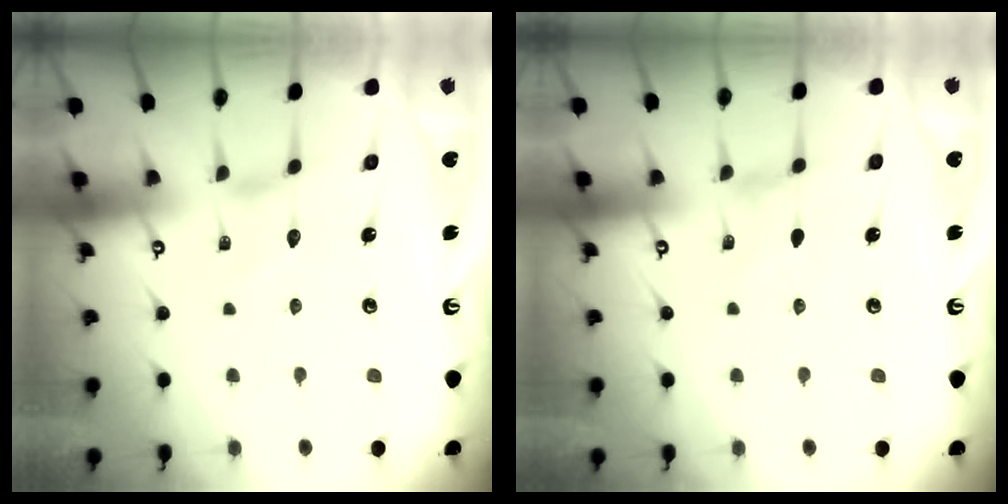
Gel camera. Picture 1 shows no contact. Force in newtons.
{"total": 0.0}